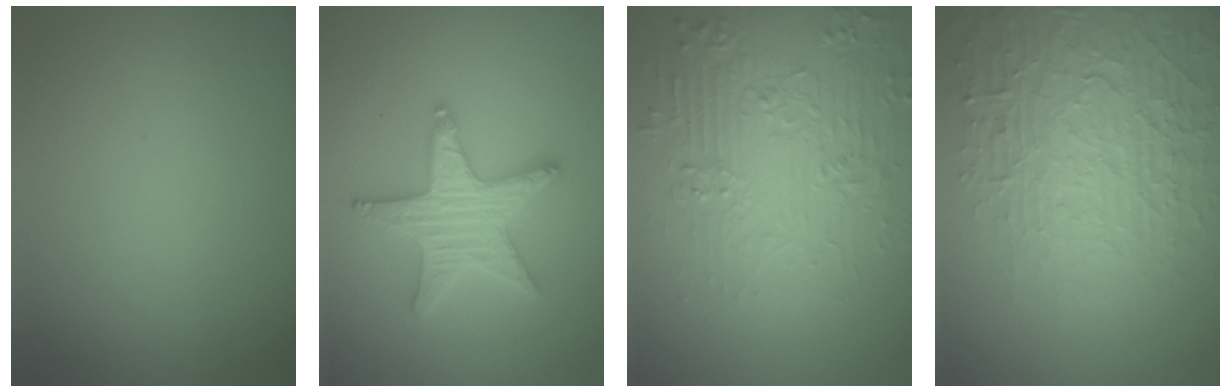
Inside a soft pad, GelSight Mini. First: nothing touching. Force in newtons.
{"total": 5.2, "press": 5.1, "slide": 1.0}
{"total": 5.5, "press": 5.1, "slide": 2.0}
{"total": 7.4, "press": 7.2, "slide": 1.7}